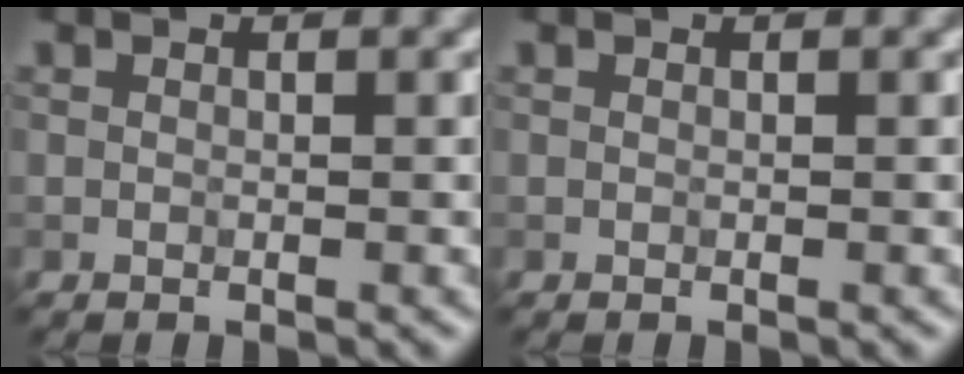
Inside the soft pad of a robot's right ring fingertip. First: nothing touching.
{"total": 0.0}